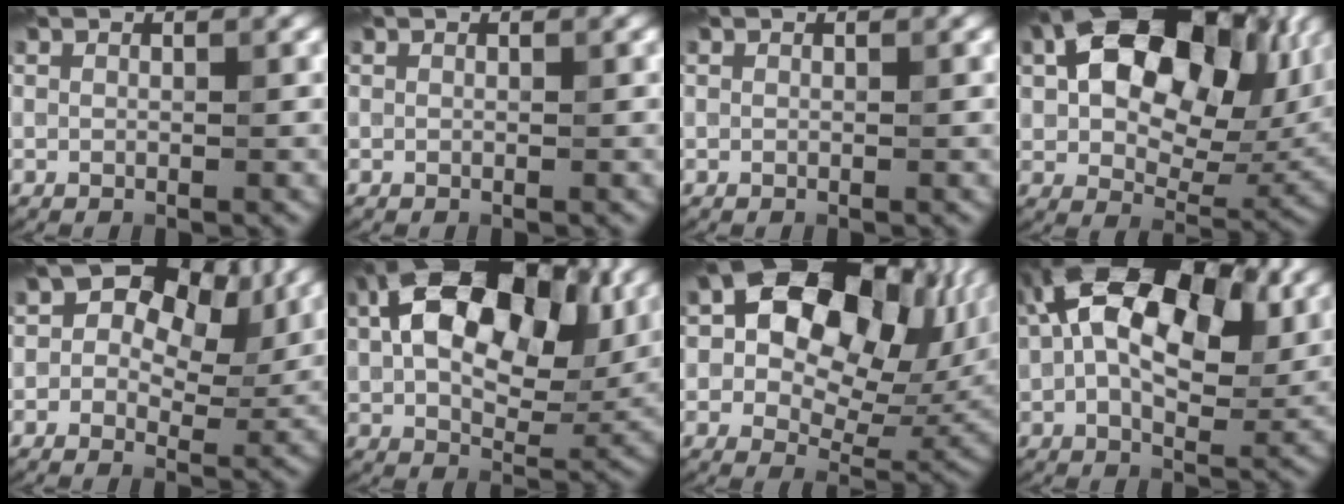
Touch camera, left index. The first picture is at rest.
{"total": 0.0}
{"total": 0.0}
{"total": 17.1, "force": [4.8, 10.6, 12.6], "torque": [-0.176, 0.020, 0.078]}
{"total": 7.4, "force": [2.1, 4.9, 5.1], "torque": [-0.055, 0.004, 0.018]}
{"total": 15.2, "force": [5.1, 9.3, 10.9], "torque": [-0.172, 0.019, 0.083]}
{"total": 14.8, "force": [3.2, 9.9, 10.5], "torque": [-0.125, 0.015, 0.050]}
{"total": 14.1, "force": [3.5, 8.1, 11.0], "torque": [-0.172, 0.029, 0.038]}